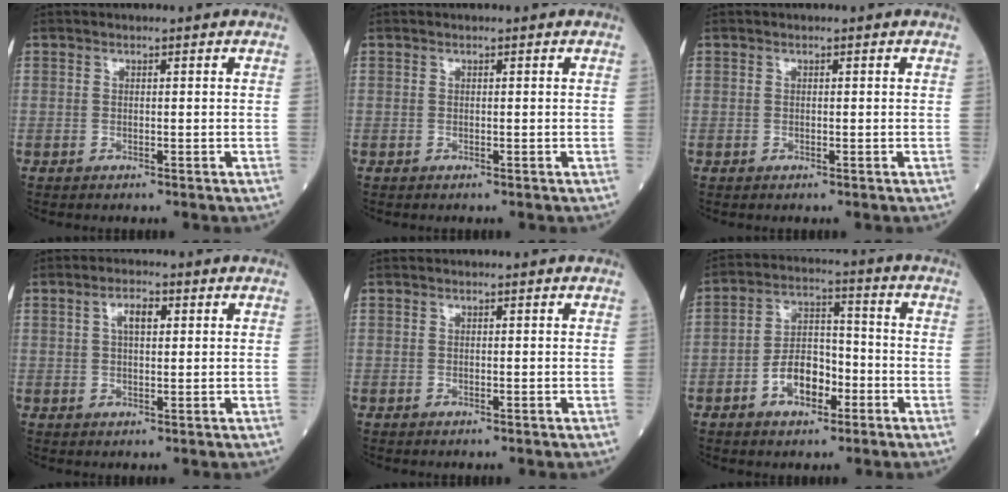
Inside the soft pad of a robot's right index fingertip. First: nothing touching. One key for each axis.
{"total": 0.0}
{"total": 0.0}
{"total": 3.4, "fx": 1.2, "fy": 1.3, "fz": 2.9, "tx": -0.055, "ty": 0.007, "tz": 0.020}
{"total": 0.0}
{"total": 7.9, "fx": -3.3, "fy": 4.3, "fz": 5.7, "tx": -0.111, "ty": 0.019, "tz": -0.057}